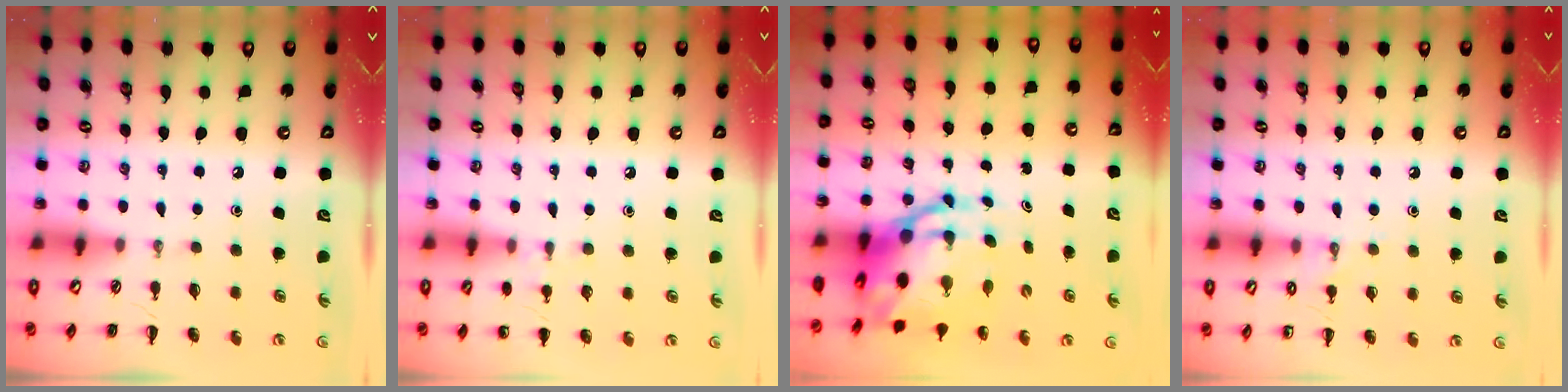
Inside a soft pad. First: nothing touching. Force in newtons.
{"total": 5.2, "press": 4.9, "slide": 1.7}
{"total": 11.2, "press": 10.8, "slide": 3.0}
{"total": 8.0, "press": 7.8, "slide": 1.8}